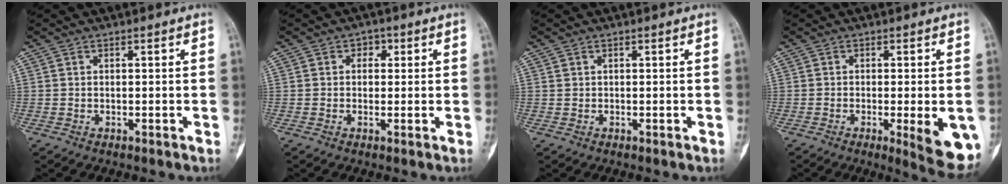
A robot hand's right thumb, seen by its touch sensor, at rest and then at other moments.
{"total": 2.4, "force": [0.6, 2.1, 1.1], "torque": [0.005, 0.003, 0.002]}
{"total": 0.5, "force": [0.3, 0.4, 0.2], "torque": [0.001, 0.000, 0.006]}
{"total": 9.6, "force": [-2.7, 2.3, 9.0], "torque": [-0.105, -0.017, -0.031]}